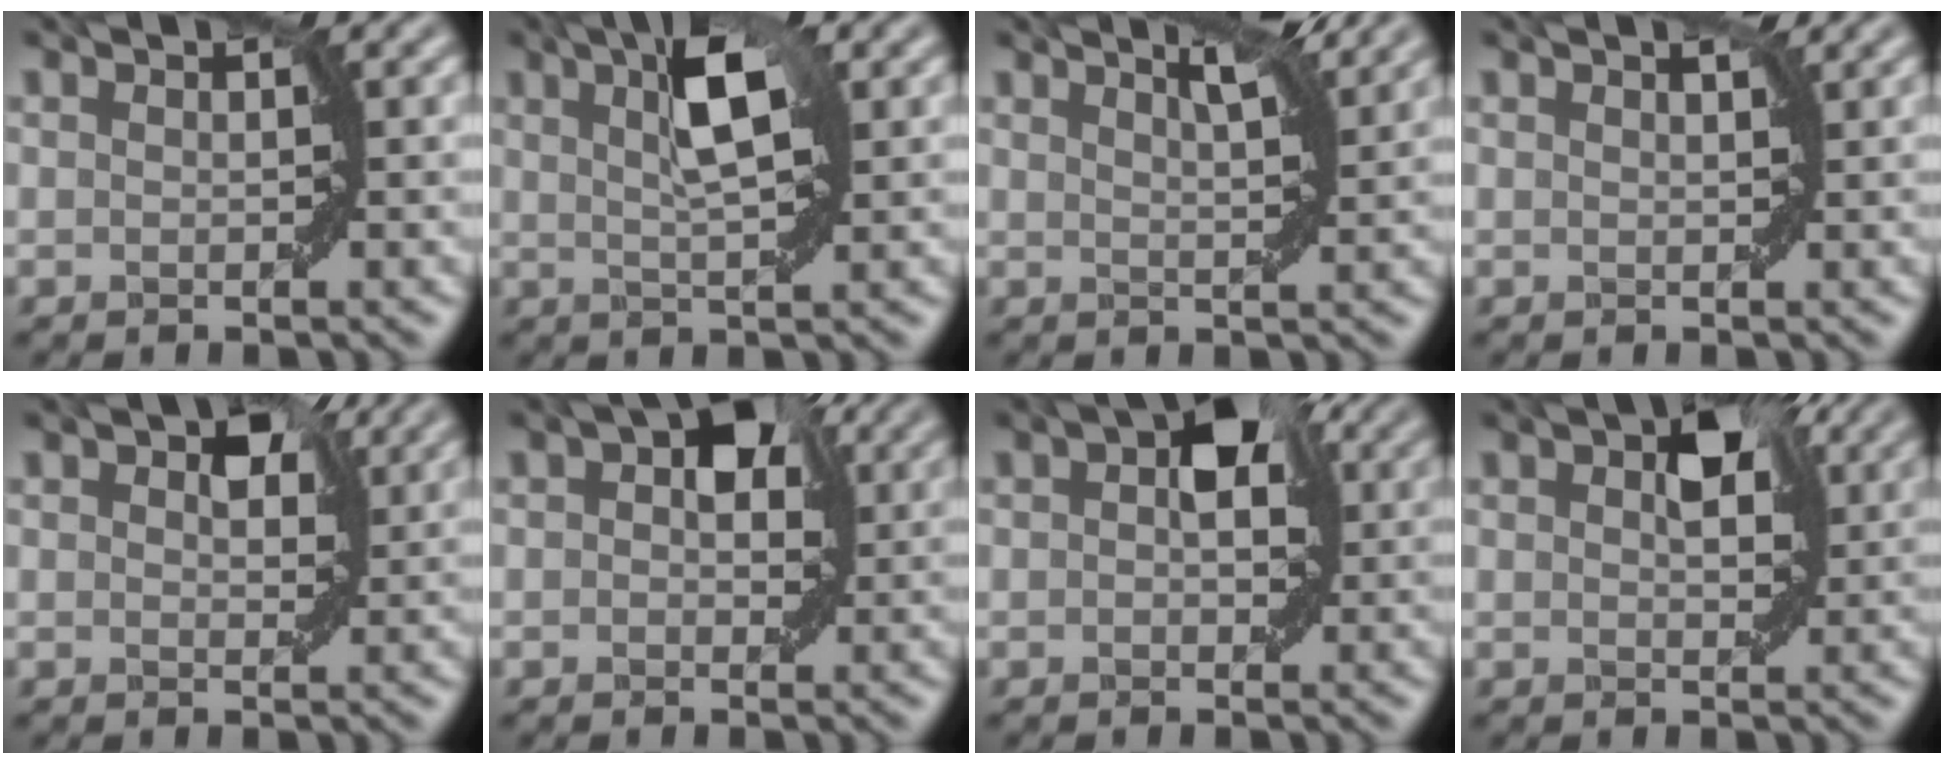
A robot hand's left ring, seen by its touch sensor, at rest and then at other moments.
{"total": 4.9, "force": [1.9, 1.4, 4.3], "torque": [-0.073, 0.007, 0.028]}
{"total": 3.7, "force": [2.8, 0.7, 2.3], "torque": [-0.022, 0.005, 0.030]}
{"total": 0.9, "force": [0.8, 0.0, 0.5], "torque": [-0.005, 0.002, 0.014]}
{"total": 3.2, "force": [1.5, 1.8, 2.2], "torque": [-0.033, 0.003, 0.022]}
{"total": 4.7, "force": [1.7, 2.8, 3.4], "torque": [-0.038, 0.008, 0.018]}
{"total": 5.1, "force": [1.5, 3.0, 3.9], "torque": [-0.048, 0.008, 0.016]}
{"total": 4.2, "force": [1.6, 2.3, 3.1], "torque": [-0.050, 0.005, 0.026]}